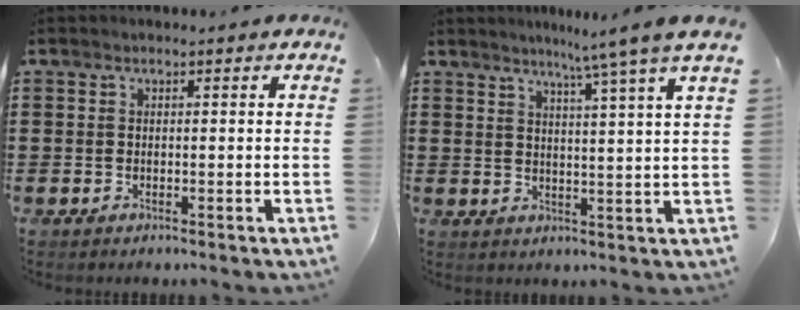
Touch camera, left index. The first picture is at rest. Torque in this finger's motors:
{"motor_torque": [1.54, -0.60, 0.40, 0.12]}